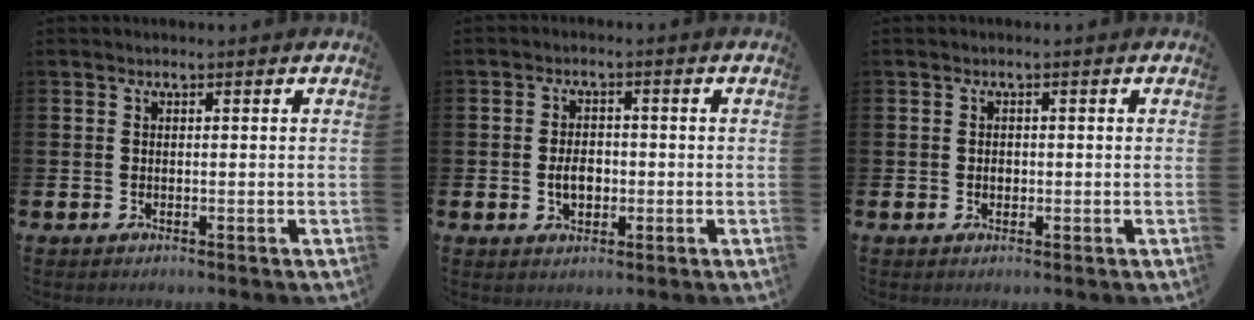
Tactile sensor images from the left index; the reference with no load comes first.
{"total": 3.3, "force": [-0.7, 2.2, 2.4], "torque": [-0.028, -0.002, -0.018]}
{"total": 0.9, "force": [-0.2, 0.7, 0.5], "torque": [-0.002, 0.003, -0.007]}